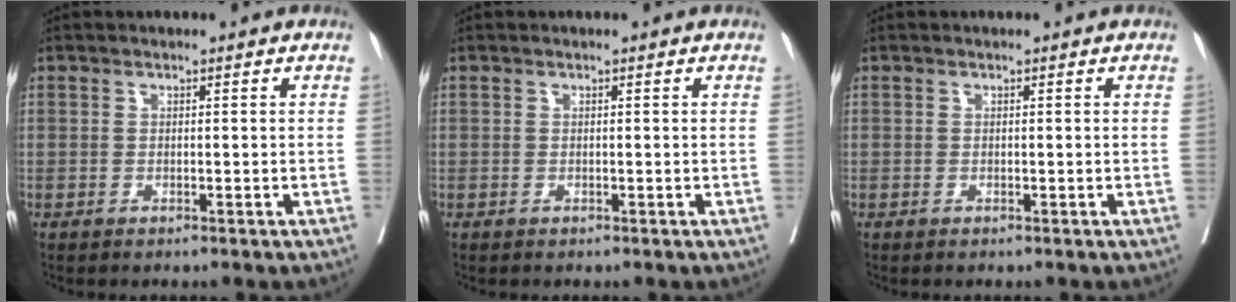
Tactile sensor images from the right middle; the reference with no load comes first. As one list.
[{"total": 0.0}, {"total": 0.0}]